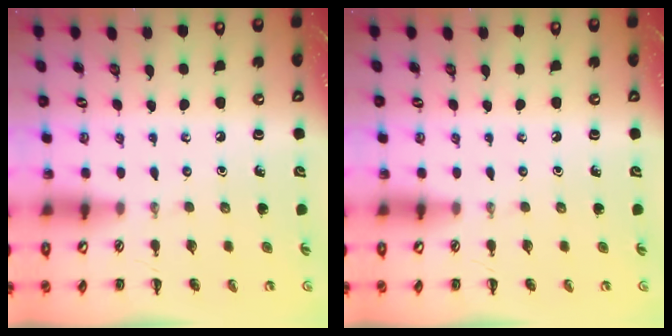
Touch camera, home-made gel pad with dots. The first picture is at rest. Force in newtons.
{"total": 0.0}